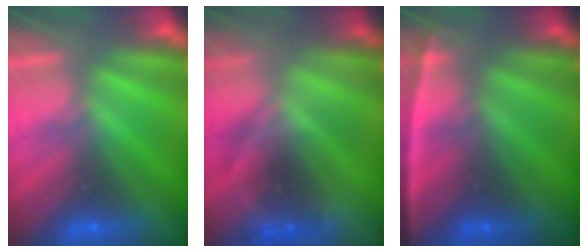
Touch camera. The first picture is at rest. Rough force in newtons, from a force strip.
{"total": 2.1}
{"total": 2.6}